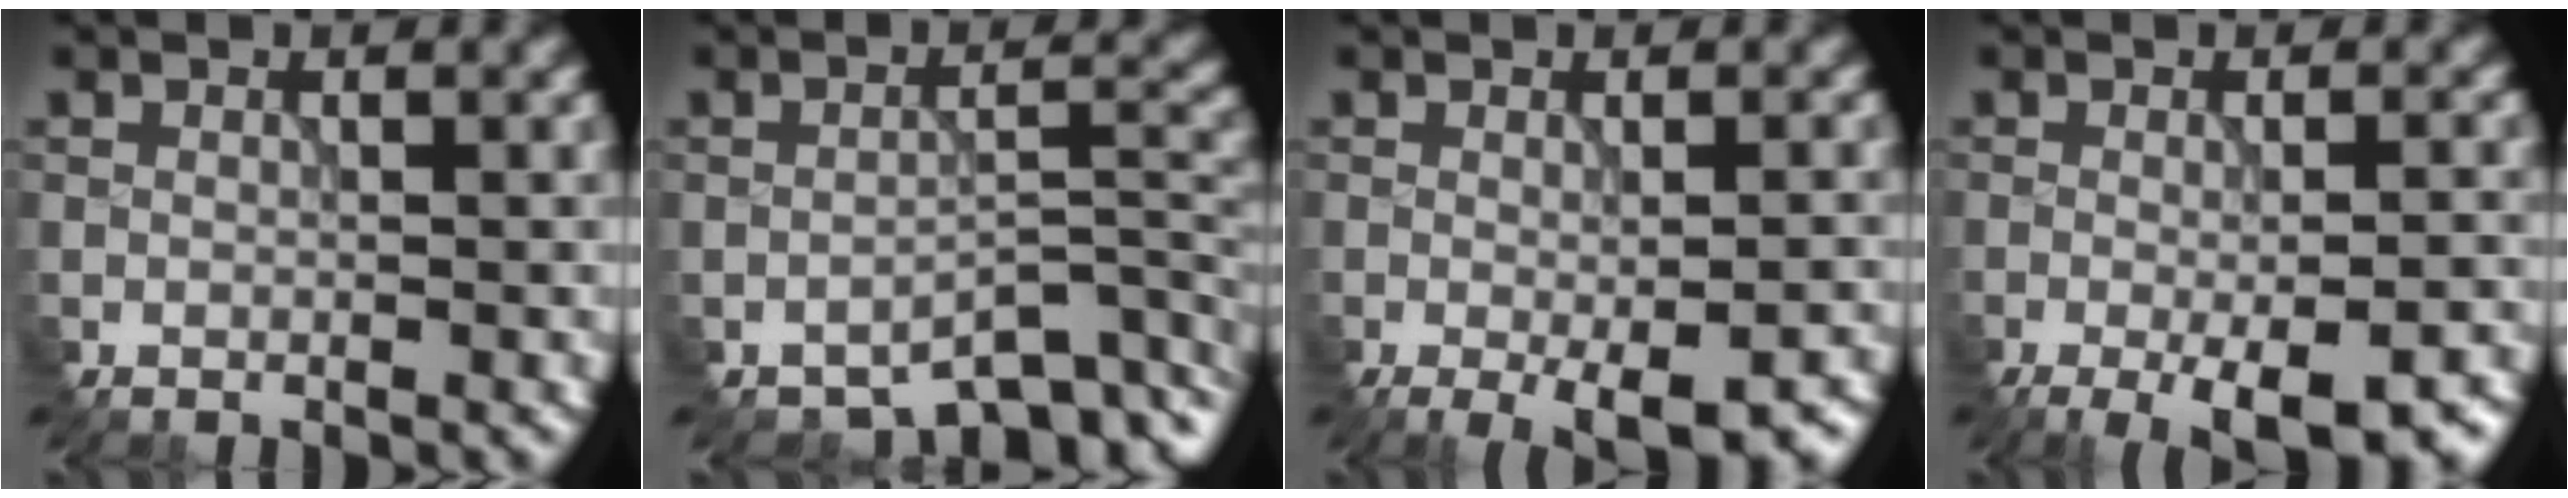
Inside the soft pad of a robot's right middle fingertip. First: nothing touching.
{"total": 5.4, "force": [-4.3, 2.0, 2.6], "torque": [-0.030, 0.000, -0.067]}
{"total": 4.7, "force": [-2.0, 1.1, 4.1], "torque": [-0.063, -0.009, -0.021]}
{"total": 7.2, "force": [-3.5, 2.0, 5.9], "torque": [-0.092, -0.009, -0.043]}